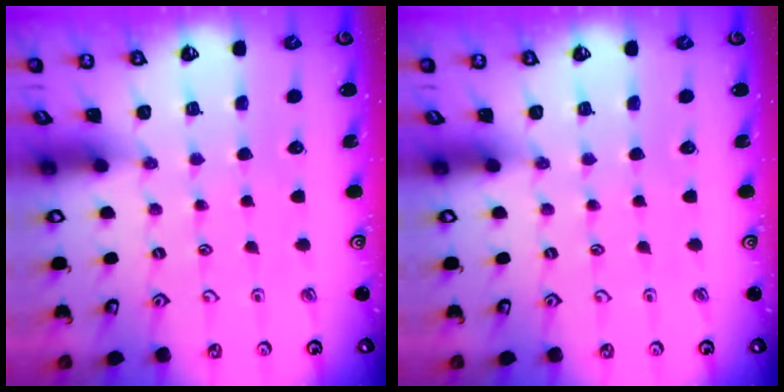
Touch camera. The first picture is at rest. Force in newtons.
{"total": 0.0}